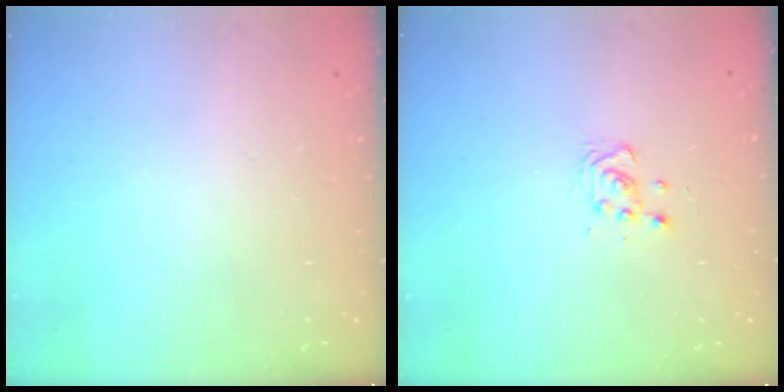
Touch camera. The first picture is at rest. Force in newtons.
{"total": 4.7, "press": 4.6, "slide": 1.1}